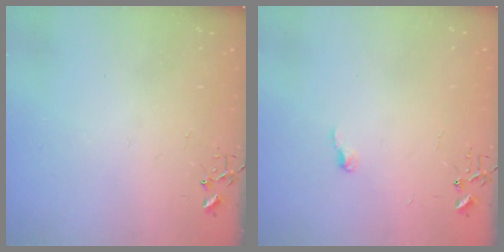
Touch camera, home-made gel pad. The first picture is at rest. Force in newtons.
{"total": 4.4, "press": 4.4, "slide": 0.4}